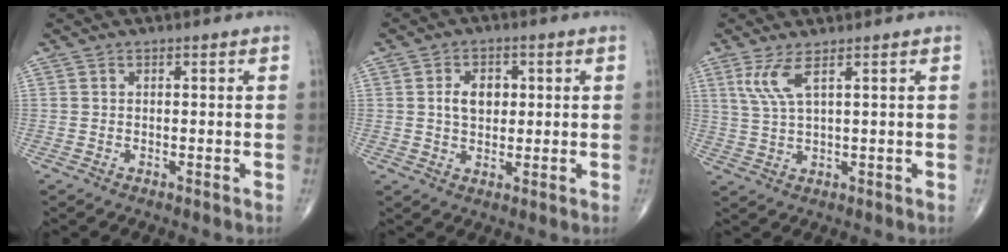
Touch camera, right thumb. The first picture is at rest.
{"total": 5.4, "force": [0.9, 3.8, 3.8], "torque": [-0.049, -0.001, 0.013]}
{"total": 4.6, "force": [2.3, 0.7, 4.0], "torque": [-0.100, -0.011, 0.059]}